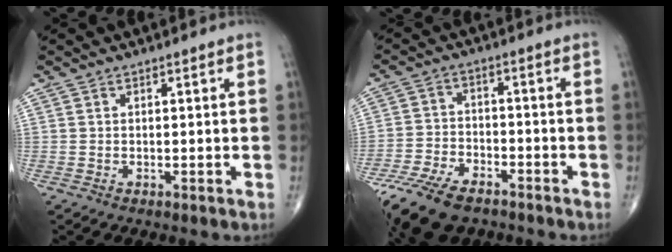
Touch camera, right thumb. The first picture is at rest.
{"total": 13.3, "force": [-9.2, 6.1, 7.3], "torque": [-0.137, 0.018, -0.167]}